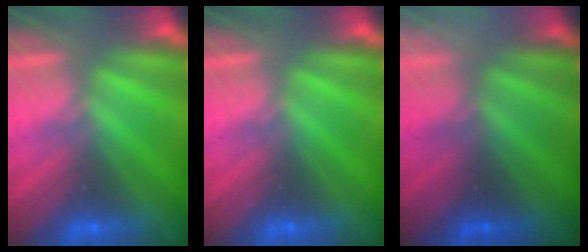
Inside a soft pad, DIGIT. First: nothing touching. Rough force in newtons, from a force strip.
{"total": 0.0}
{"total": 2.7}